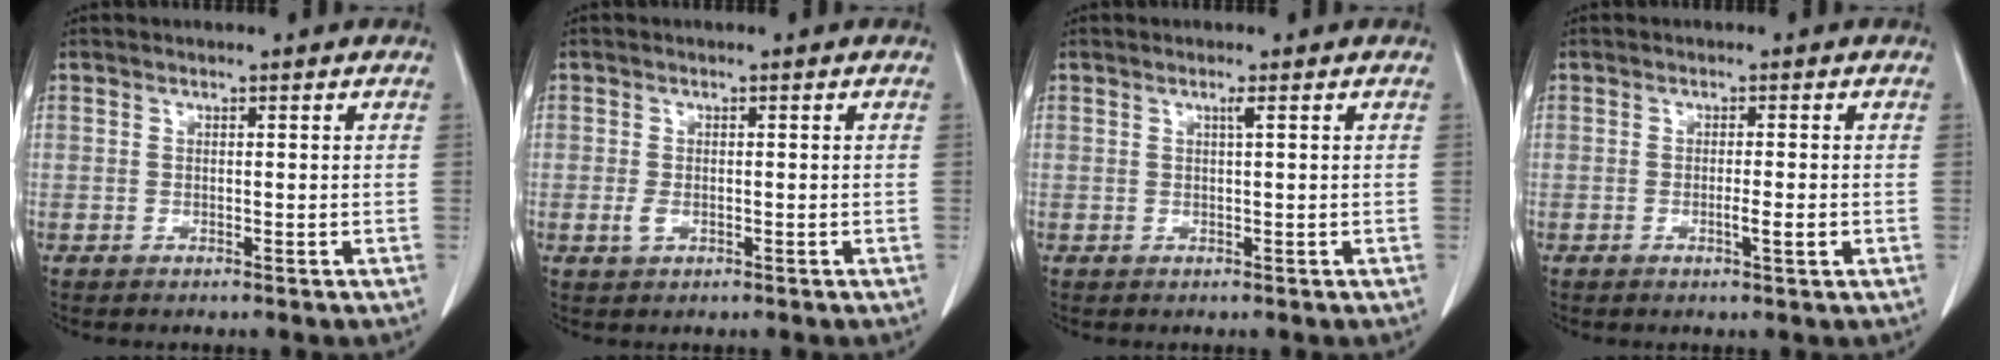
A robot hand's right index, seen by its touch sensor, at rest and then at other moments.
{"total": 1.5, "force": [-0.4, 0.9, 1.1], "torque": [-0.024, -0.002, -0.003]}
{"total": 0.8, "force": [0.3, -0.2, 0.7], "torque": [-0.018, -0.001, 0.010]}
{"total": 2.1, "force": [-0.5, 0.0, 2.1], "torque": [-0.035, -0.001, -0.007]}